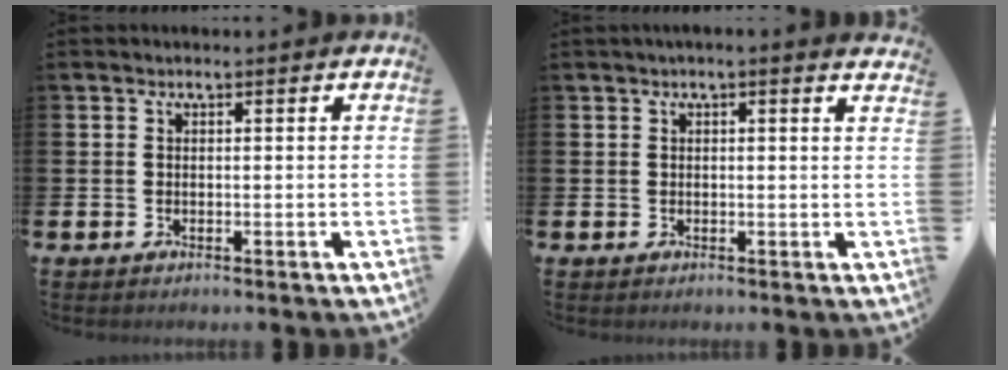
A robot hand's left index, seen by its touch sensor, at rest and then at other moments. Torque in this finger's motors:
{"motor_torque": [0.96, -1.18, 0.14, 0.07]}